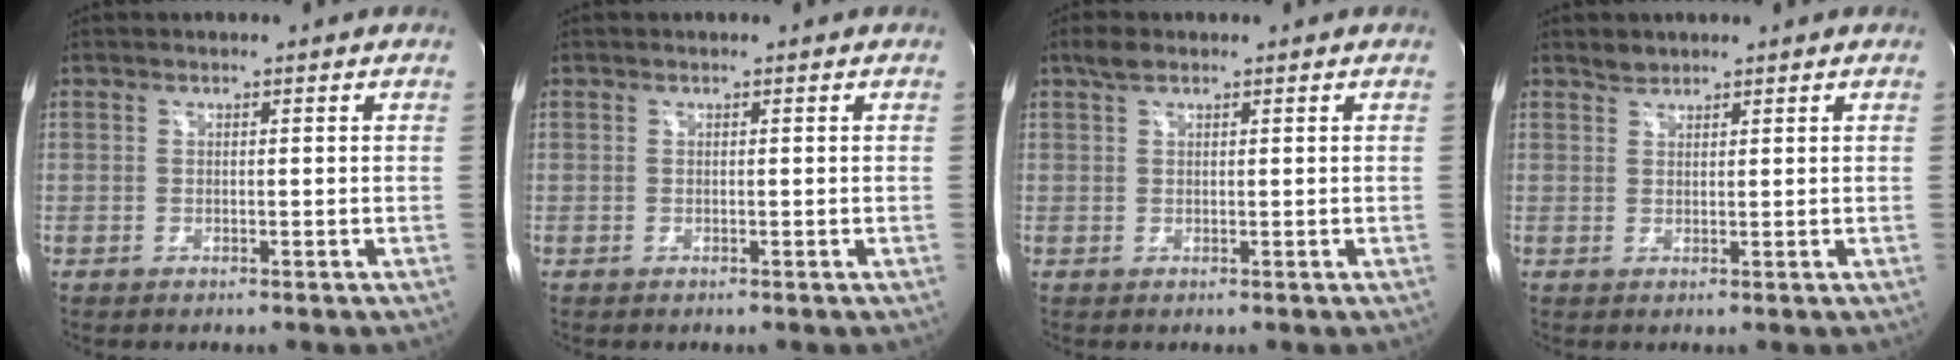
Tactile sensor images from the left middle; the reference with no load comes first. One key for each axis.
{"total": 0.0}
{"total": 1.9, "fx": 1.4, "fy": 0.8, "fz": 1.1, "tx": -0.028, "ty": 0.013, "tz": 0.029}
{"total": 1.4, "fx": 1.3, "fy": 0.5, "fz": 0.1, "tx": -0.004, "ty": 0.001, "tz": 0.025}